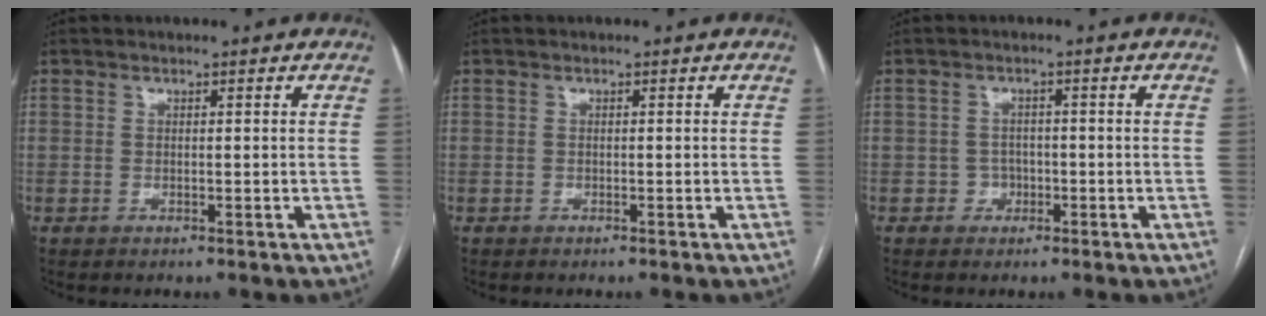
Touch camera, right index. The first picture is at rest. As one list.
[{"total": 0.0}, {"total": 2.0, "force": [-0.9, 1.7, 0.2], "torque": [0.005, 0.010, -0.016]}]